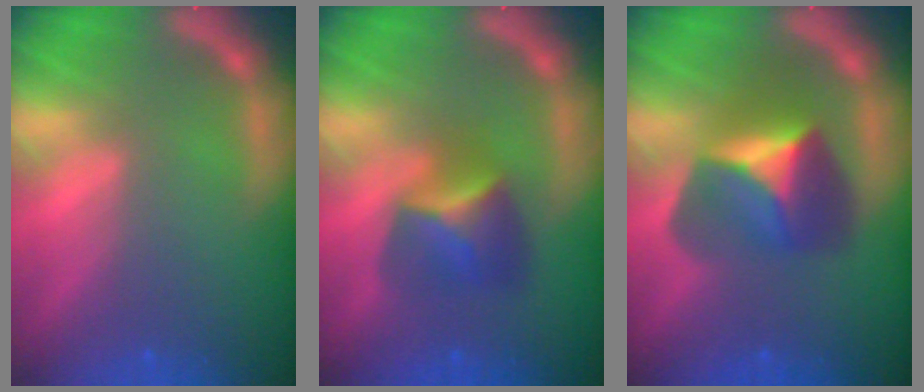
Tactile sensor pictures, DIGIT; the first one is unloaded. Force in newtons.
{"total": 4.4}
{"total": 6.4}